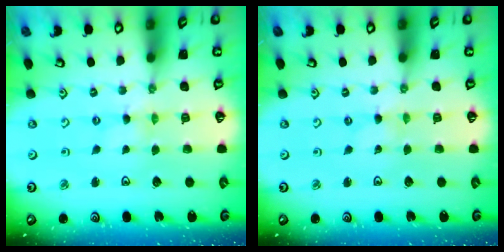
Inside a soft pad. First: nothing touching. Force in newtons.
{"total": 0.0}